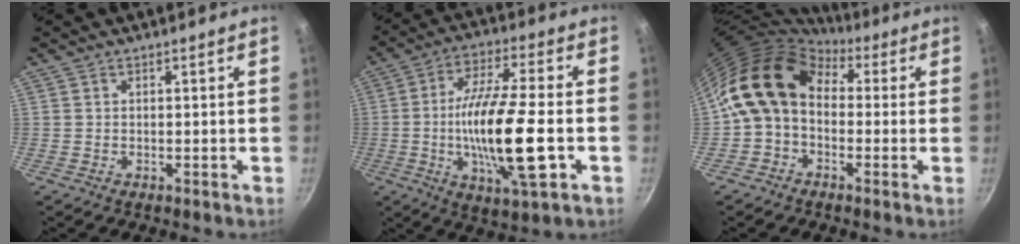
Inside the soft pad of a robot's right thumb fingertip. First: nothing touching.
{"total": 18.4, "force": [-3.5, 4.6, 17.4], "torque": [-0.318, 0.011, -0.068]}
{"total": 12.7, "force": [1.1, 9.5, 8.3], "torque": [-0.126, 0.030, -0.005]}